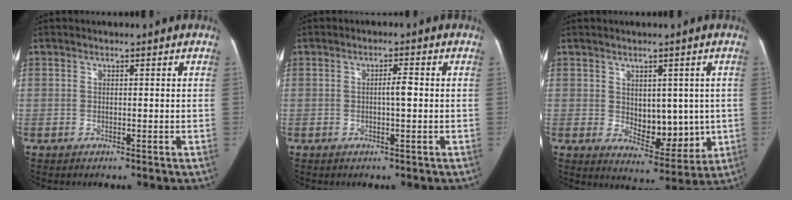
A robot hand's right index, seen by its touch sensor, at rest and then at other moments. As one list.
[{"total": 2.2, "force": [-0.2, 0.1, 2.2], "torque": [-0.036, 0.002, -0.004]}, {"total": 7.7, "force": [0.3, 4.3, 6.4], "torque": [-0.076, -0.005, 0.021]}]